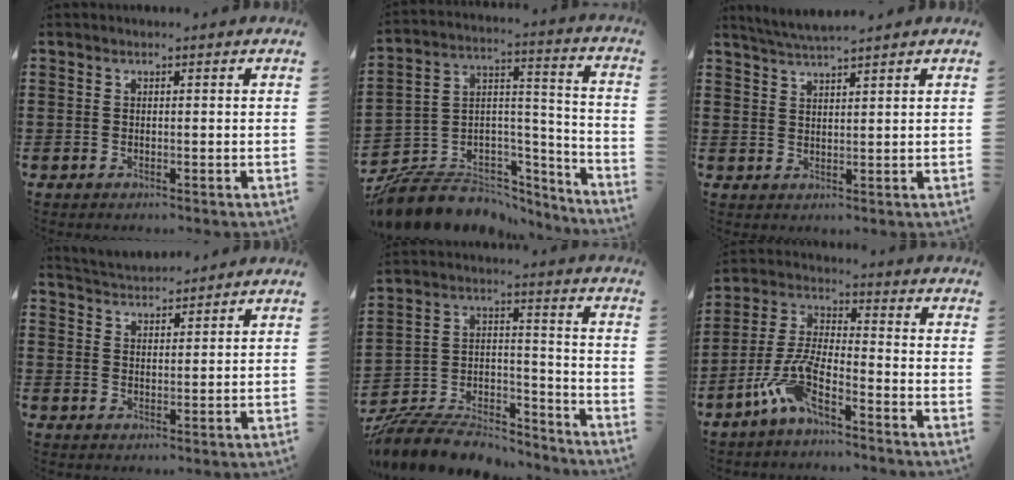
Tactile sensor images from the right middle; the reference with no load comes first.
{"total": 6.5, "force": [-5.6, 3.4, 0.1], "torque": [-0.019, -0.008, -0.109]}
{"total": 3.1, "force": [3.0, -0.3, 0.8], "torque": [-0.026, -0.006, 0.055]}
{"total": 3.4, "force": [3.4, 0.3, -0.2], "torque": [-0.008, -0.013, 0.063]}
{"total": 10.0, "force": [-9.5, 2.3, 2.3], "torque": [-0.042, 0.021, -0.187]}
{"total": 8.5, "force": [-5.9, 1.9, 5.9], "torque": [-0.146, -0.012, -0.118]}